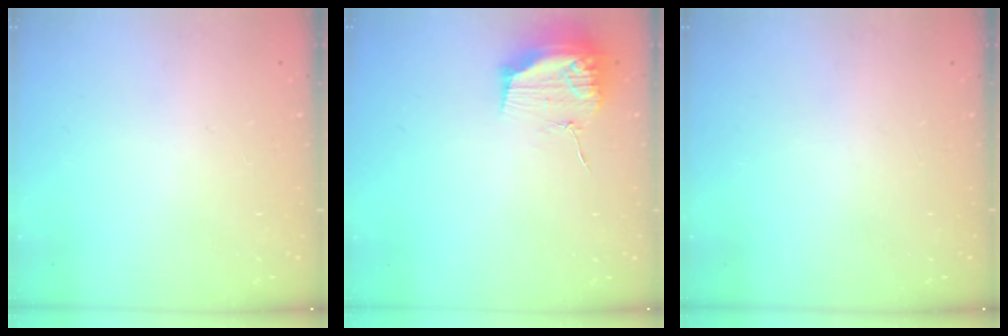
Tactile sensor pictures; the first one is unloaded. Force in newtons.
{"total": 13.9, "press": 13.9, "slide": 0.1}
{"total": 0.0}